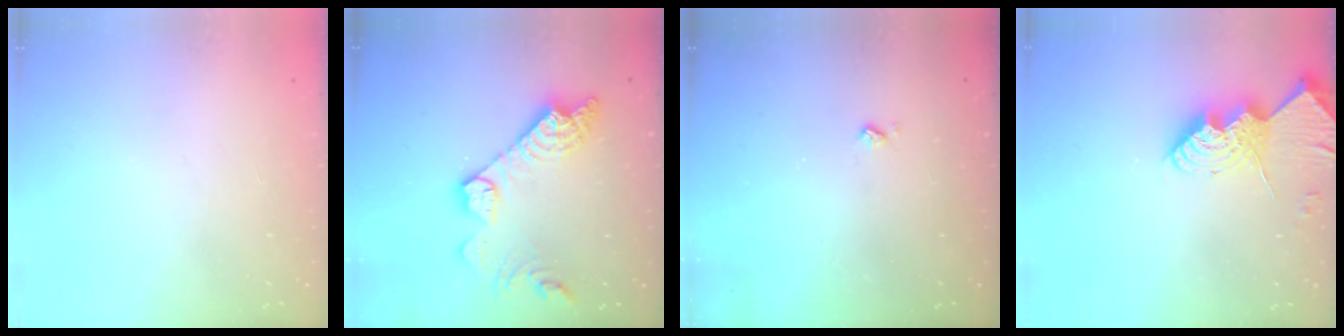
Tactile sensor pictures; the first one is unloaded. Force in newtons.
{"total": 15.3, "press": 15.2, "slide": 1.1}
{"total": 2.2, "press": 2.2, "slide": 0.4}
{"total": 13.0, "press": 12.9, "slide": 0.9}